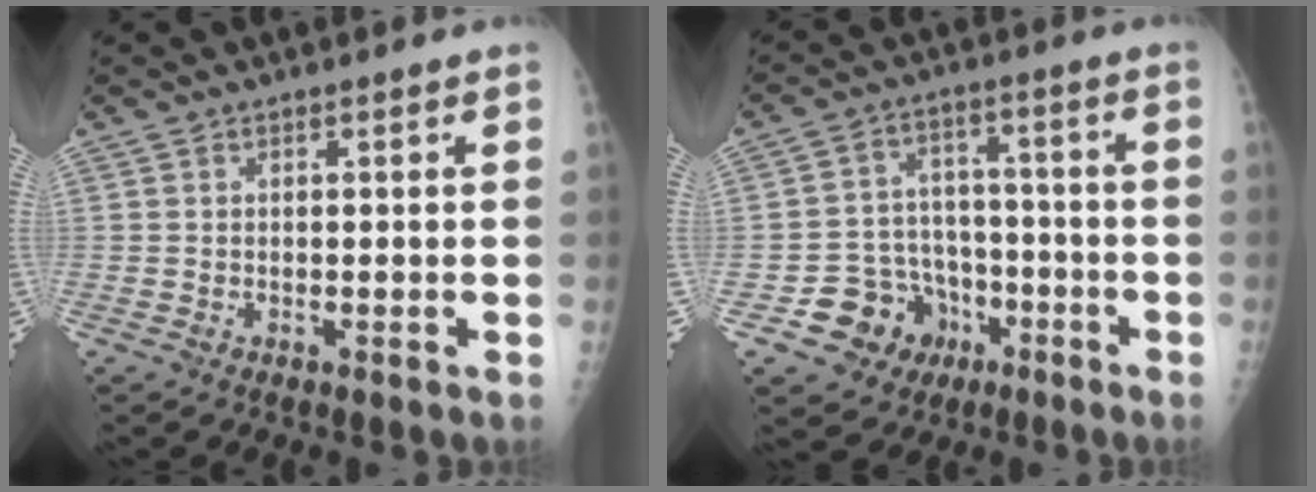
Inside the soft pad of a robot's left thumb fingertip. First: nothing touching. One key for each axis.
{"total": 10.6, "fx": -4.8, "fy": 9.1, "fz": 2.6, "tx": -0.005, "ty": 0.055, "tz": -0.067}